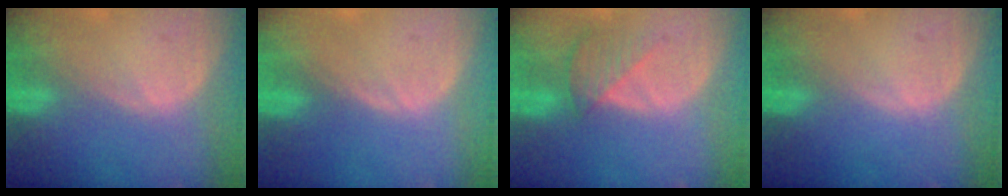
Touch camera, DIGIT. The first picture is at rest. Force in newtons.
{"total": 0.0}
{"total": 4.2, "press": 3.9, "slide": 1.6}
{"total": 0.0}